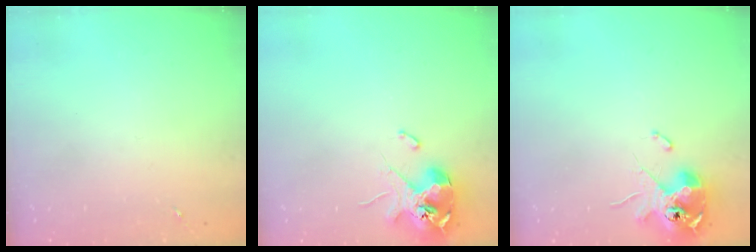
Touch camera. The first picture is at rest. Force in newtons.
{"total": 12.4, "press": 12.3, "slide": 1.8}
{"total": 11.6, "press": 11.4, "slide": 2.1}